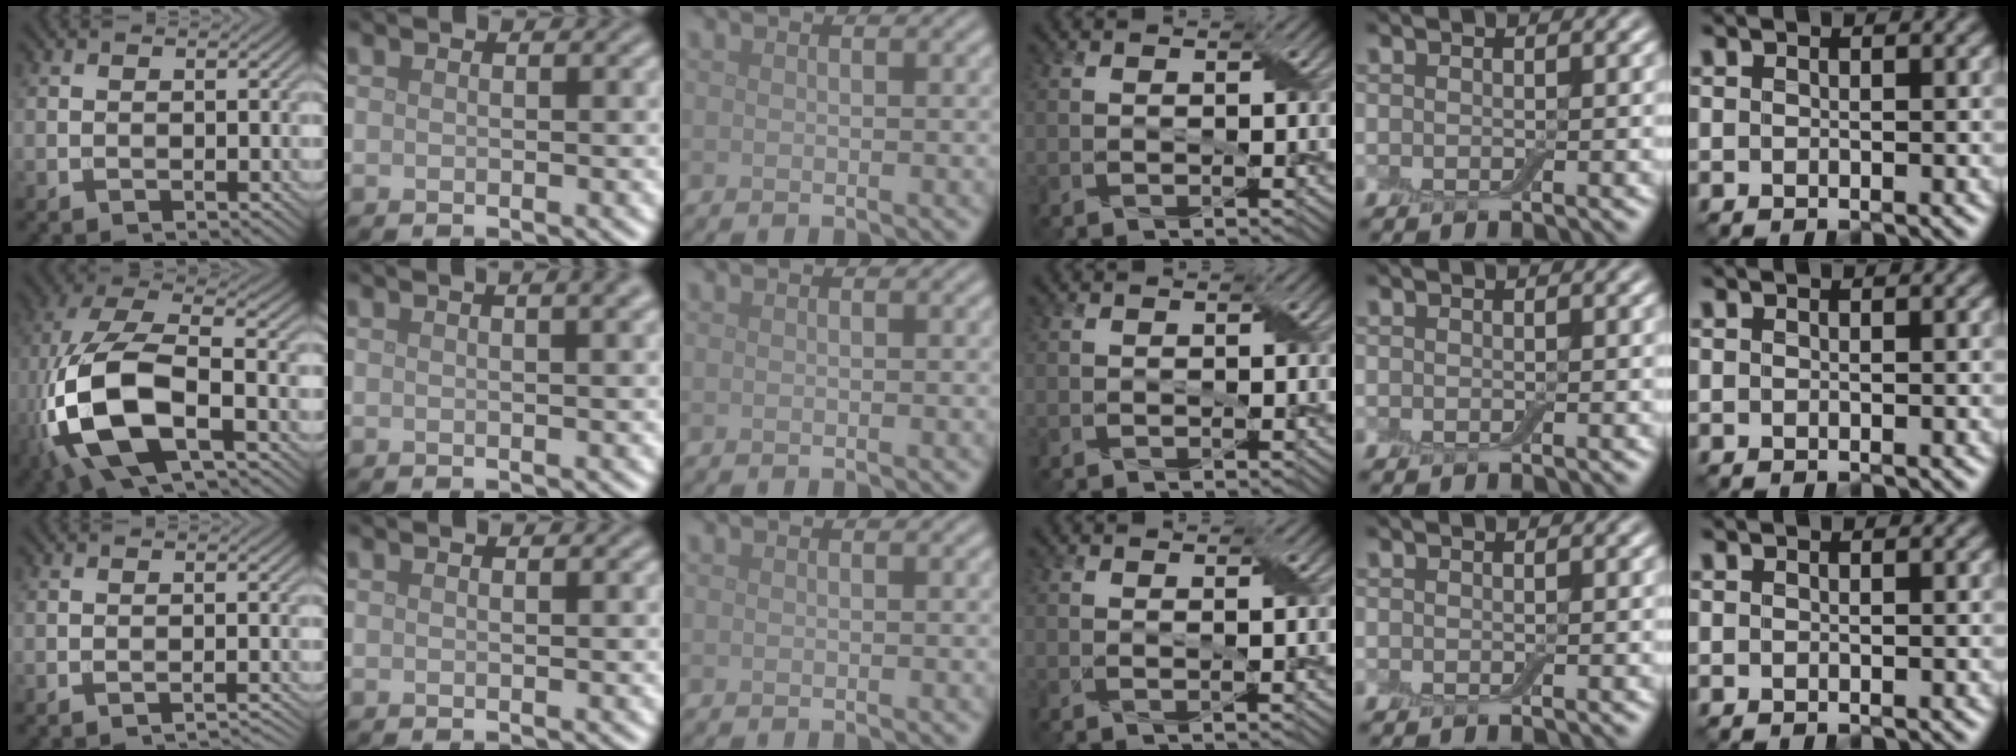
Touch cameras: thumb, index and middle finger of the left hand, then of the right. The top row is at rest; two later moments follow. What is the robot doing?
{"motion": "peel", "object": "aluminum foil"}